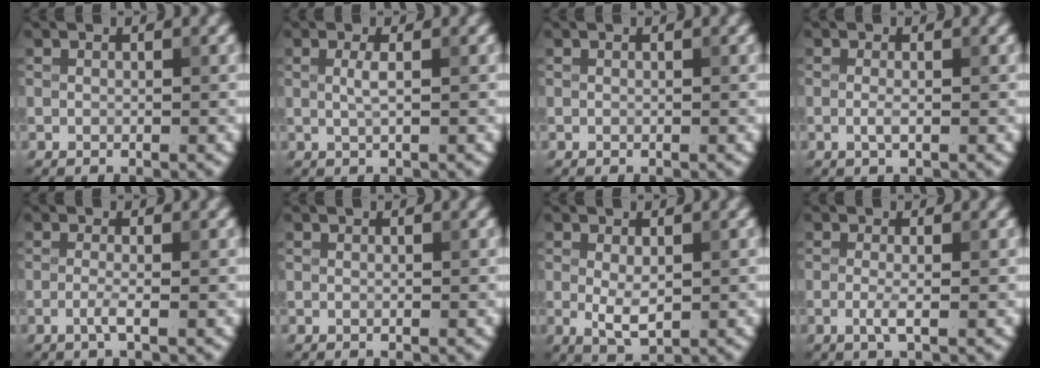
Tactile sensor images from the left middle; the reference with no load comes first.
{"total": 1.3, "force": [0.2, 0.3, 1.3], "torque": [-0.026, 0.002, 0.002]}
{"total": 0.0}
{"total": 1.0, "force": [-0.2, 0.2, 0.9], "torque": [-0.021, -0.004, -0.005]}
{"total": 1.5, "force": [-0.5, 0.3, 1.4], "torque": [-0.025, -0.001, -0.014]}
{"total": 0.0}
{"total": 2.6, "force": [0.0, 1.2, 2.3], "torque": [-0.044, -0.003, 0.003]}
{"total": 1.6, "force": [-0.4, 0.3, 1.5], "torque": [-0.032, -0.004, -0.011]}